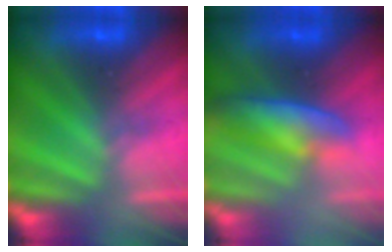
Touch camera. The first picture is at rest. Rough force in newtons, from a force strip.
{"total": 3.6}